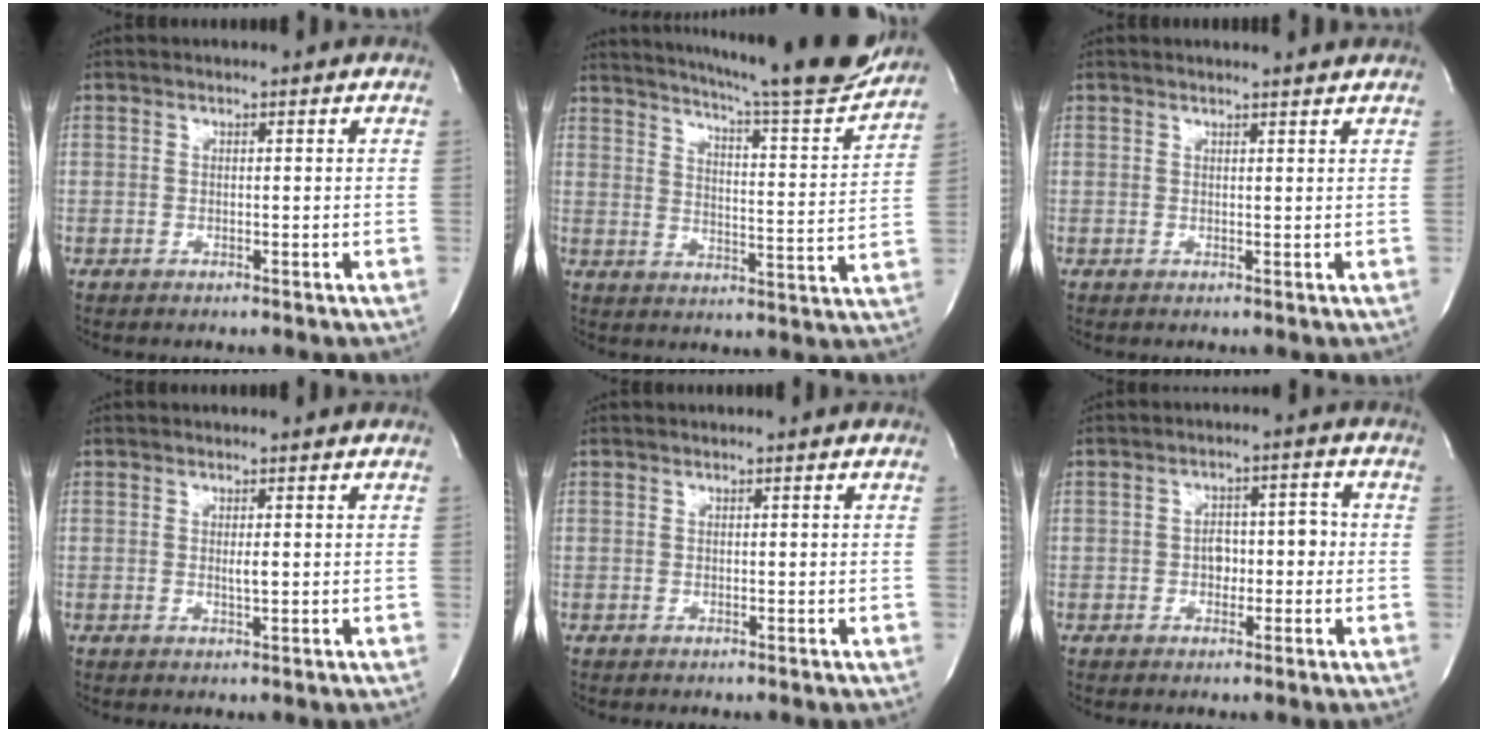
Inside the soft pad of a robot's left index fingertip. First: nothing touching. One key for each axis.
{"total": 20.5, "fx": 18.5, "fy": 0.6, "fz": 8.7, "tx": -0.137, "ty": -0.059, "tz": 0.236}
{"total": 1.7, "fx": 1.7, "fy": -0.3, "fz": 0.1, "tx": -0.009, "ty": -0.007, "tz": 0.017}
{"total": 1.0, "fx": -0.2, "fy": 0.1, "fz": 1.0, "tx": -0.023, "ty": -0.006, "tz": -0.004}
{"total": 0.0}
{"total": 4.2, "fx": -1.2, "fy": 2.6, "fz": 3.1, "tx": -0.044, "ty": 0.019, "tz": -0.020}